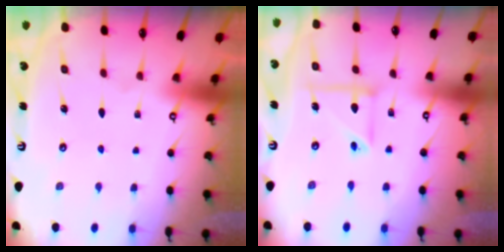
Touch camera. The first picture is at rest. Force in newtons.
{"total": 7.0, "press": 7.0, "slide": 0.4}